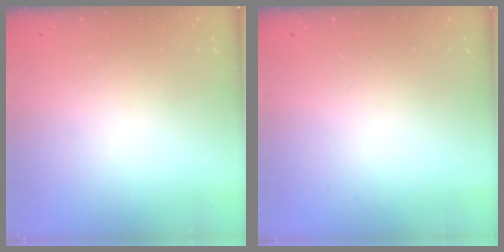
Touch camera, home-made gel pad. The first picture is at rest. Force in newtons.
{"total": 0.0}